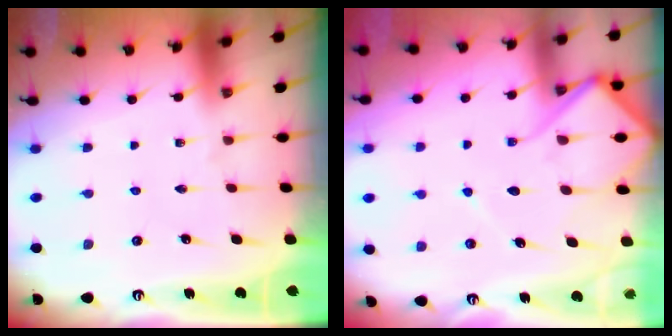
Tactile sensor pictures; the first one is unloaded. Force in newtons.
{"total": 10.3, "press": 10.2, "slide": 1.0}